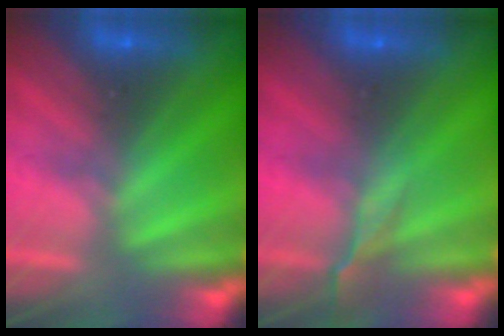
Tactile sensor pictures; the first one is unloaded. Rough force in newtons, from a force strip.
{"total": 2.5}